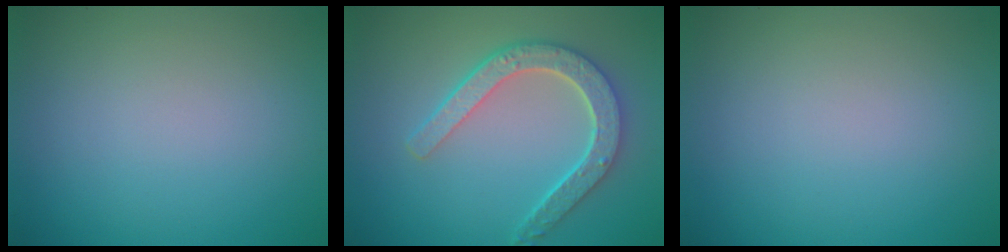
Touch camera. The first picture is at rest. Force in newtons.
{"total": 5.1, "press": 4.0, "slide": 3.2}
{"total": 0.0}